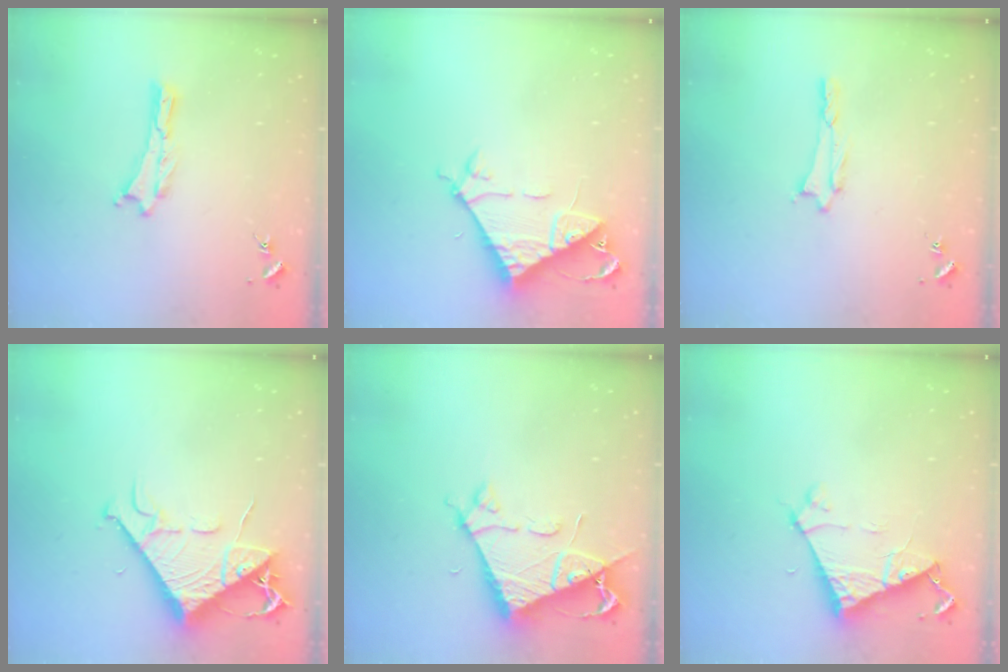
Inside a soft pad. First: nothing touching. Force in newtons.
{"total": 8.4, "press": 8.3, "slide": 0.7}
{"total": 0.8, "press": 0.8, "slide": 0.1}
{"total": 9.2, "press": 9.1, "slide": 1.2}
{"total": 6.5, "press": 6.5, "slide": 0.7}
{"total": 6.1, "press": 6.1, "slide": 0.4}